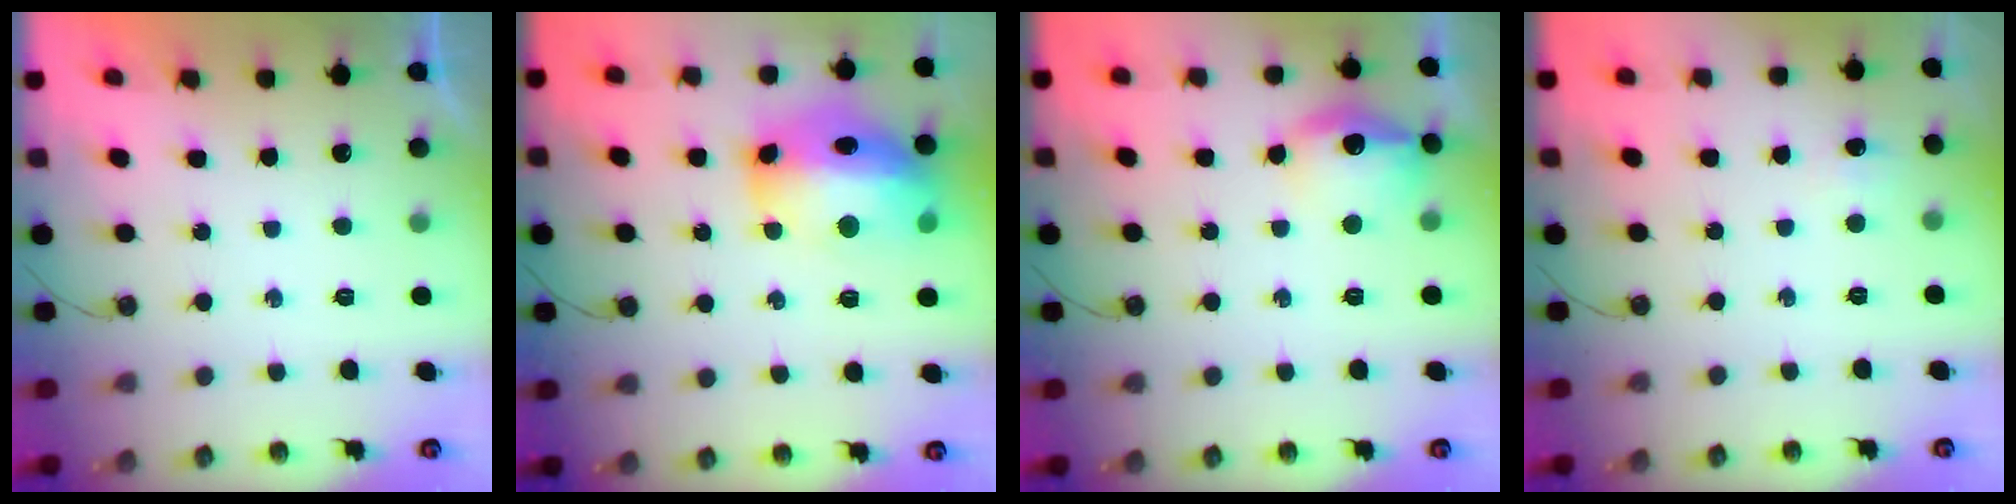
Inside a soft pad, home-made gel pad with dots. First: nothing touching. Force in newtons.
{"total": 20.2, "press": 20.1, "slide": 1.8}
{"total": 14.0, "press": 13.9, "slide": 1.0}
{"total": 11.1, "press": 3.6, "slide": 10.5}